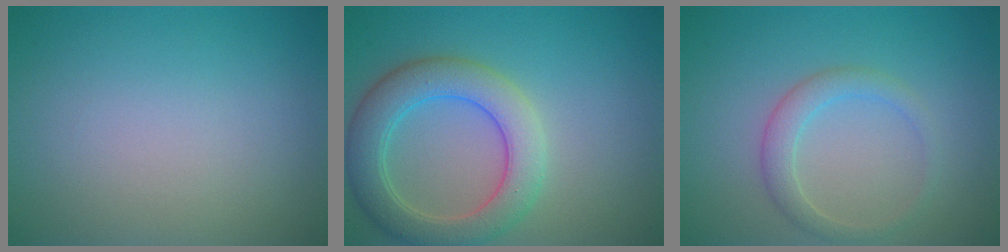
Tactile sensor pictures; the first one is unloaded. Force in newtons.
{"total": 5.7, "press": 5.7, "slide": 0.6}
{"total": 2.2, "press": 2.2, "slide": 0.1}